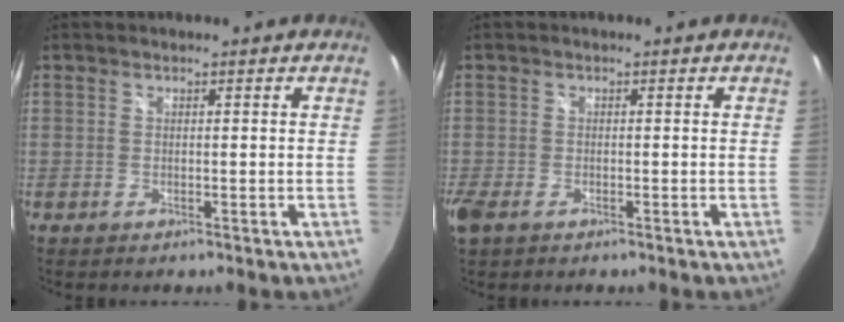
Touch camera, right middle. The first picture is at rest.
{"total": 3.6, "force": [-2.0, 1.9, 2.3], "torque": [-0.054, -0.011, -0.038]}